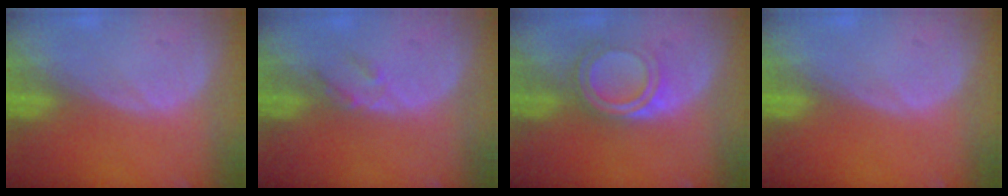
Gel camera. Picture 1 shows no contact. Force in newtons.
{"total": 2.0, "press": 1.8, "slide": 0.9}
{"total": 4.9, "press": 4.8, "slide": 1.4}
{"total": 0.0}